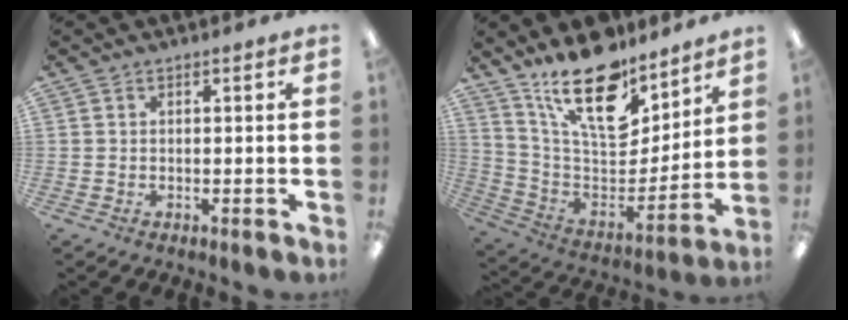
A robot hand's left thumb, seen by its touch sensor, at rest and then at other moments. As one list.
[{"total": 21.3, "force": [14.9, 9.4, 11.9], "torque": [-0.204, -0.101, 0.267]}]